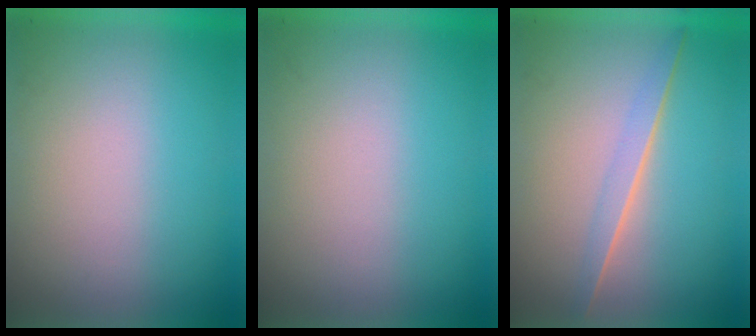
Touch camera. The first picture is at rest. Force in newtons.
{"total": 0.0}
{"total": 1.4}